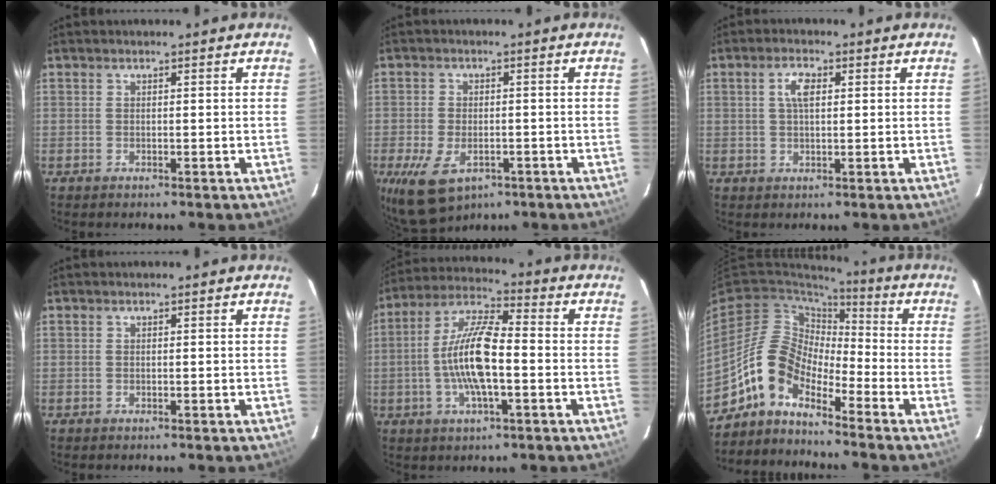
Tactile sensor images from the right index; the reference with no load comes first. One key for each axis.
{"total": 9.4, "fx": -4.3, "fy": 5.5, "fz": 6.2, "tx": -0.135, "ty": -0.023, "tz": -0.068}
{"total": 3.5, "fx": 0.9, "fy": 1.5, "fz": 3.1, "tx": -0.060, "ty": 0.009, "tz": 0.018}
{"total": 0.0}
{"total": 12.8, "fx": -2.4, "fy": 3.6, "fz": 12.1, "tx": -0.245, "ty": 0.007, "tz": -0.051}
{"total": 10.2, "fx": -6.8, "fy": 5.2, "fz": 5.5, "tx": -0.102, "ty": 0.027, "tz": -0.152}